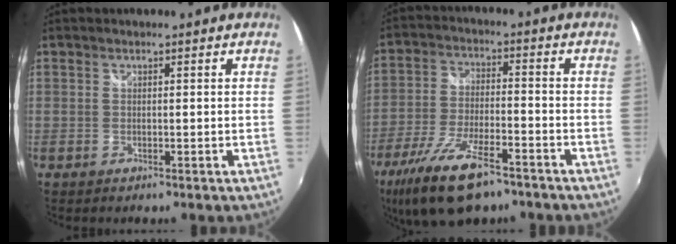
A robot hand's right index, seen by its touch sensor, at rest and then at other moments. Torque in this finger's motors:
{"motor_torque": [1.23, -0.91, 0.63, 0.14]}